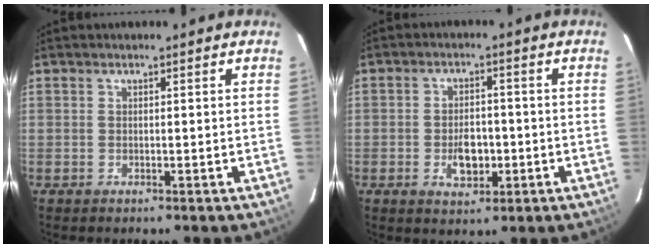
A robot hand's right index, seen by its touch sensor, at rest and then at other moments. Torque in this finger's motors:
{"motor_torque": [0.12, -0.07, 0.16, 0.03]}